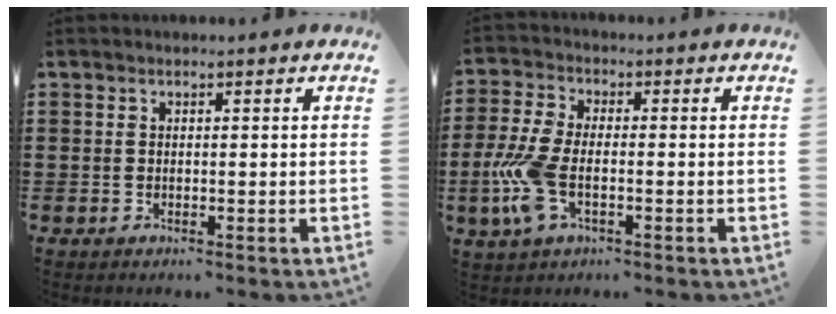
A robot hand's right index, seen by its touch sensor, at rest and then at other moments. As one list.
[{"total": 7.5, "force": [-2.1, 3.5, 6.3], "torque": [-0.164, -0.016, -0.044]}]